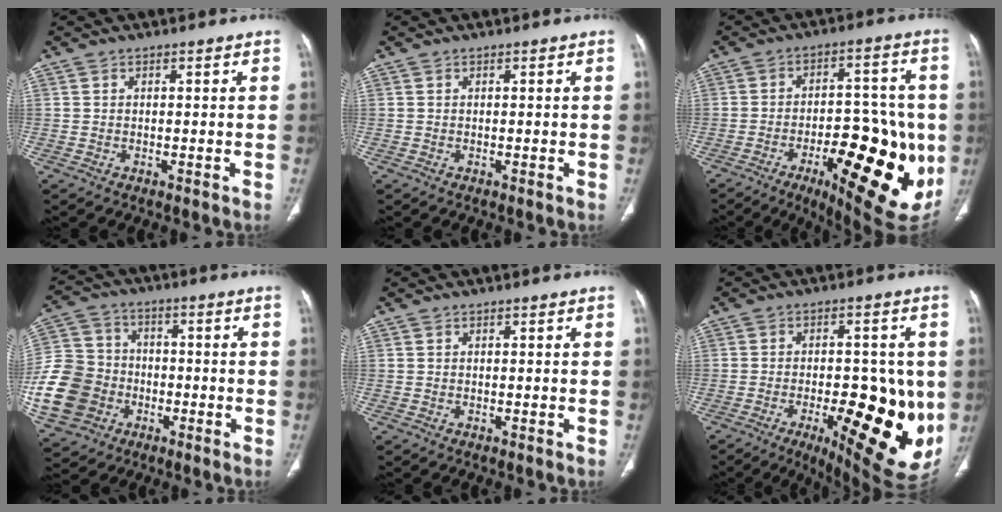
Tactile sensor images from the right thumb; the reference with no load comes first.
{"total": 0.0}
{"total": 24.3, "force": [-7.1, 9.5, 21.2], "torque": [-0.228, 0.012, -0.078]}
{"total": 17.9, "force": [-5.1, 15.1, 8.2], "torque": [-0.178, 0.029, -0.086]}
{"total": 0.0}
{"total": 21.1, "force": [-4.8, 8.2, 18.9], "torque": [-0.204, -0.013, -0.040]}